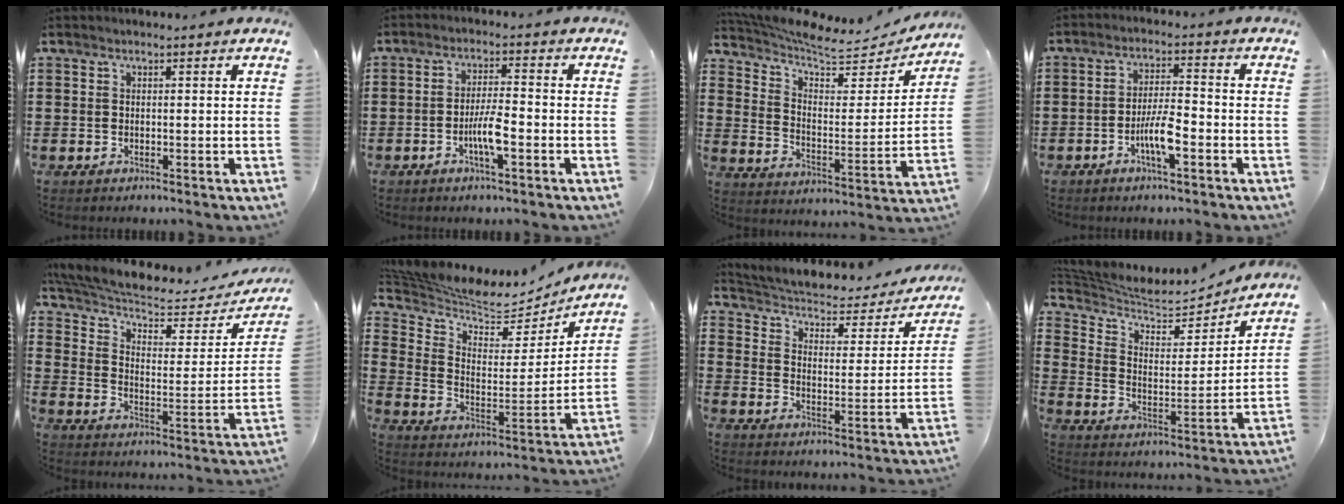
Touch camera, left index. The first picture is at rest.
{"total": 4.9, "force": [-1.9, 1.0, 4.5], "torque": [-0.089, 0.002, -0.039]}
{"total": 6.0, "force": [5.5, 1.5, 1.9], "torque": [-0.069, -0.040, 0.090]}
{"total": 5.8, "force": [-2.6, 1.4, 5.0], "torque": [-0.103, 0.000, -0.051]}
{"total": 6.2, "force": [4.9, 1.8, 3.3], "torque": [-0.089, -0.035, 0.081]}
{"total": 6.2, "force": [6.0, 1.0, 1.2], "torque": [-0.060, -0.050, 0.100]}
{"total": 3.4, "force": [2.6, 1.4, 1.7], "torque": [-0.050, -0.023, 0.036]}
{"total": 6.2, "force": [5.8, 1.3, 1.7], "torque": [-0.066, -0.044, 0.096]}